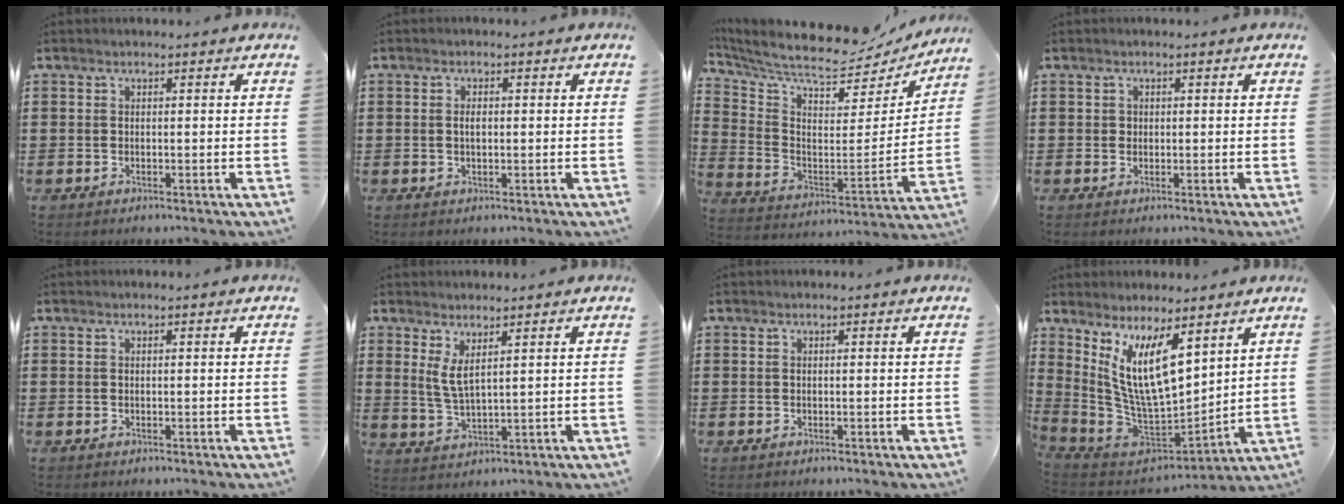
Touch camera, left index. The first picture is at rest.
{"total": 1.4, "force": [0.0, 0.6, 1.2], "torque": [-0.026, 0.003, -0.001]}
{"total": 7.5, "force": [6.9, 1.5, 2.6], "torque": [-0.089, -0.061, 0.114]}
{"total": 0.7, "force": [0.3, 0.6, 0.1], "torque": [-0.005, 0.004, 0.007]}
{"total": 0.0}
{"total": 3.7, "force": [2.0, 0.9, 3.0], "torque": [-0.073, -0.003, 0.035]}
{"total": 0.0}
{"total": 12.1, "force": [5.3, 4.1, 10.1], "torque": [-0.235, -0.045, 0.095]}